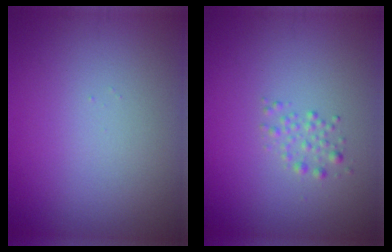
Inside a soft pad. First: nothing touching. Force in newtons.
{"total": 1.2, "press": 1.2, "slide": 0.0}